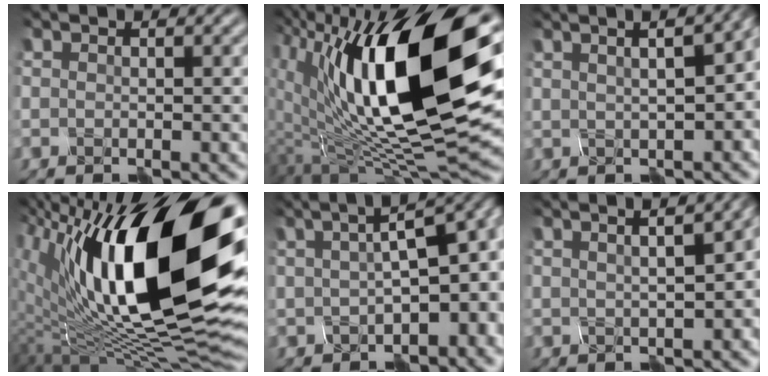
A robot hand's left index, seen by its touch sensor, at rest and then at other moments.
{"total": 17.5, "force": [4.9, 6.4, 15.6], "torque": [-0.262, -0.006, 0.078]}
{"total": 10.5, "force": [3.2, 4.6, 8.9], "torque": [-0.079, 0.046, 0.026]}
{"total": 19.7, "force": [5.8, 7.5, 17.2], "torque": [-0.272, 0.022, 0.090]}
{"total": 9.7, "force": [1.7, 4.0, 8.7], "torque": [-0.106, 0.014, 0.029]}
{"total": 8.1, "force": [2.7, 3.2, 6.9], "torque": [-0.047, 0.035, 0.022]}